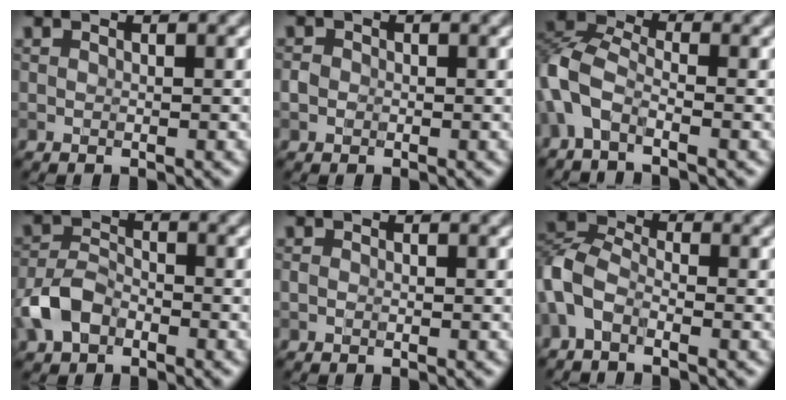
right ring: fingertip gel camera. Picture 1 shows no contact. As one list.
[{"total": 1.0, "force": [-0.3, 0.9, 0.4], "torque": [-0.007, -0.001, -0.011]}, {"total": 5.4, "force": [-2.6, 2.7, 3.9], "torque": [-0.093, 0.006, -0.070]}, {"total": 4.0, "force": [-2.1, 2.5, 2.3], "torque": [-0.052, 0.003, -0.049]}, {"total": 0.5, "force": [-0.2, 0.2, 0.4], "torque": [-0.011, -0.001, -0.007]}, {"total": 4.6, "force": [-2.2, 2.6, 3.1], "torque": [-0.072, 0.007, -0.062]}]